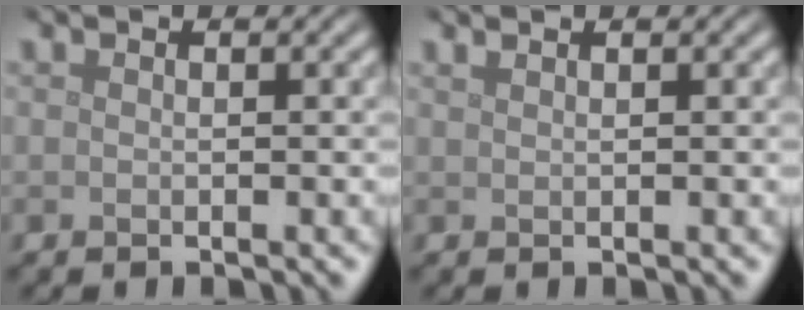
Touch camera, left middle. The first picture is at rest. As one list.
[{"total": 0.5, "force": [0.5, 0.1, 0.2], "torque": [-0.003, 0.002, 0.011]}]